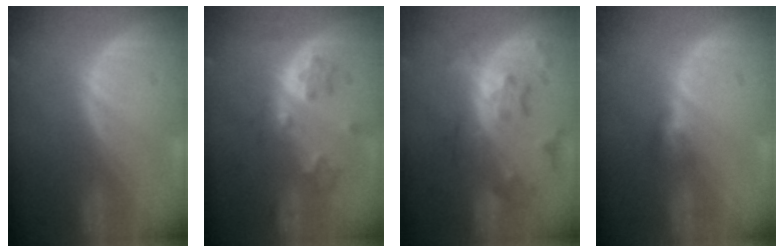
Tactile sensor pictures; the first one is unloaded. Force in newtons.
{"total": 5.8, "press": 5.4, "slide": 2.0}
{"total": 7.1, "press": 7.1, "slide": 0.3}
{"total": 2.5, "press": 2.5, "slide": 0.2}